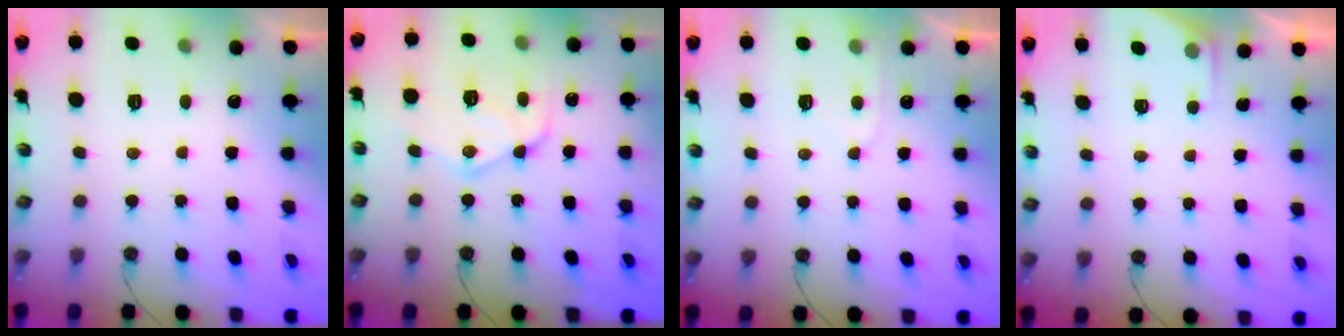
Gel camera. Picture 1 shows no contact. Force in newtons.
{"total": 14.7, "press": 14.6, "slide": 1.3}
{"total": 4.7, "press": 4.6, "slide": 0.5}
{"total": 1.4, "press": 1.3, "slide": 0.2}